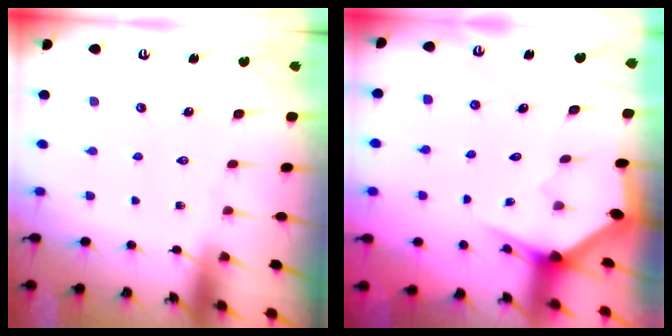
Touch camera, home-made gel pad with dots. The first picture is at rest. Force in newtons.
{"total": 3.2, "press": 3.2, "slide": 0.1}